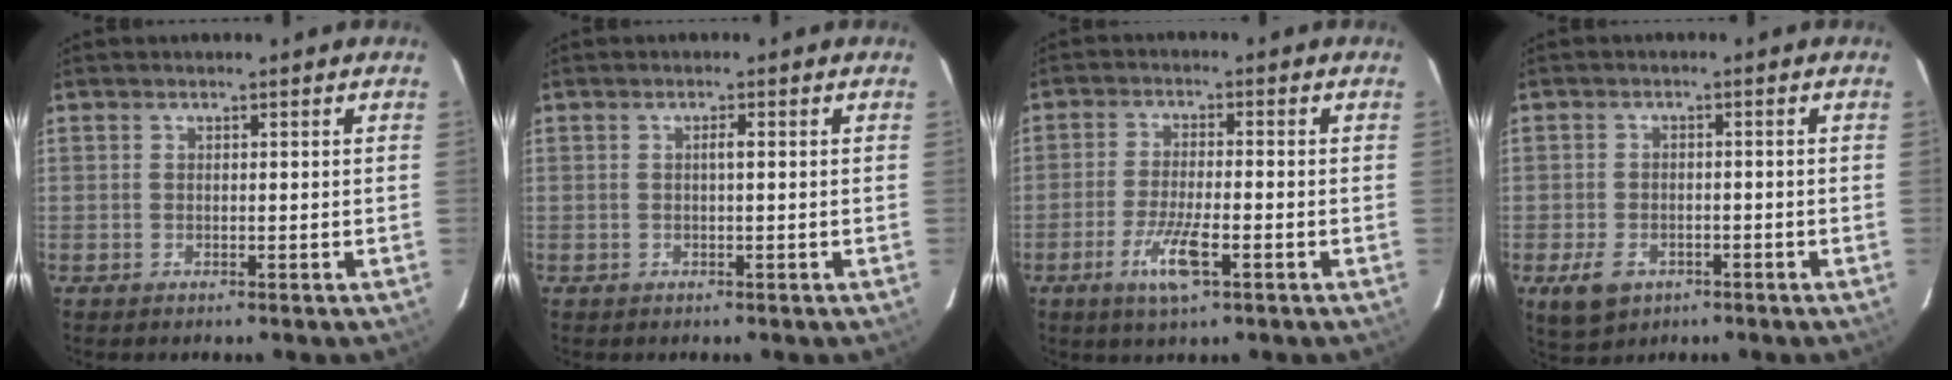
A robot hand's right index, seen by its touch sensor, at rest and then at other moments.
{"total": 0.9, "force": [0.1, 0.0, 0.9], "torque": [-0.017, 0.002, 0.000]}
{"total": 6.3, "force": [-2.9, 0.8, 5.5], "torque": [-0.109, -0.010, -0.052]}
{"total": 4.9, "force": [-2.5, 3.5, 2.3], "torque": [-0.050, -0.001, -0.029]}